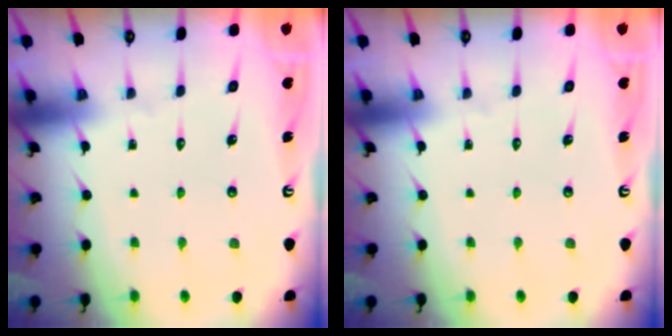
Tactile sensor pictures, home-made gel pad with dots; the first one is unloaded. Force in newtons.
{"total": 0.0}